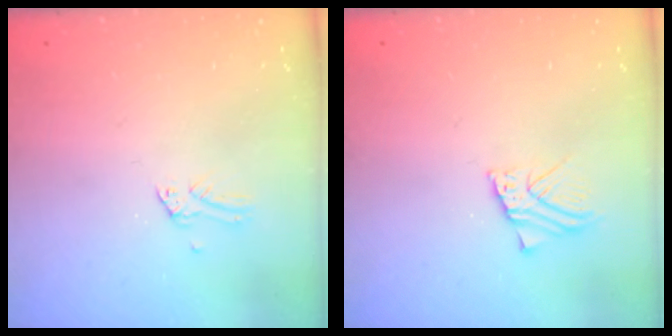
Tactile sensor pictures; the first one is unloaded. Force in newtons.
{"total": 3.2, "press": 3.2, "slide": 0.1}